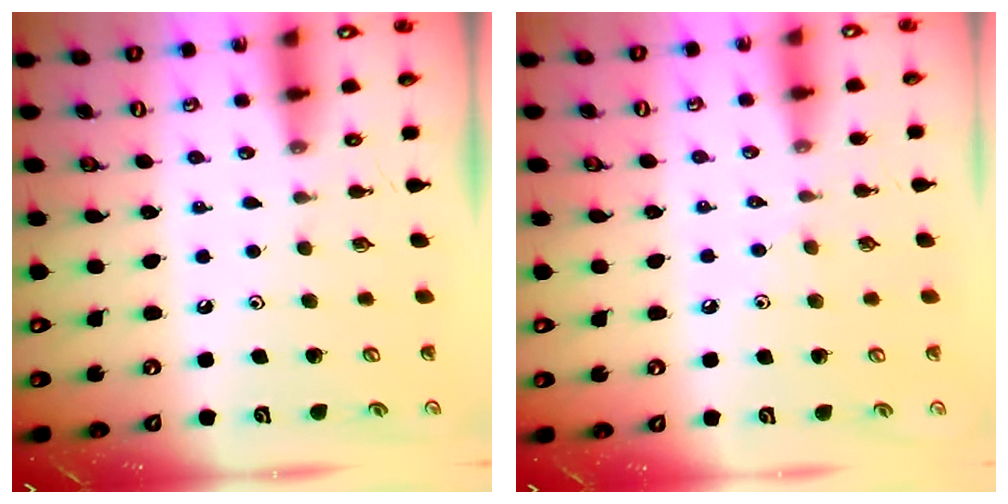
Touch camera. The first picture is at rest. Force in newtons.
{"total": 6.1, "press": 6.0, "slide": 1.0}